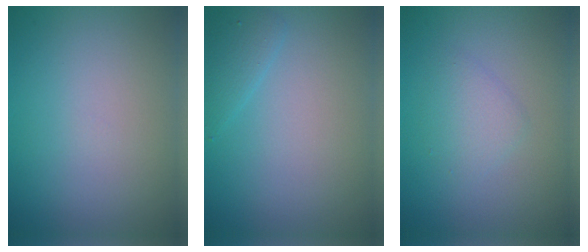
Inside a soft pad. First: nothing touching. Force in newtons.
{"total": 1.4, "press": 1.4, "slide": 0.1}
{"total": 1.9, "press": 1.9, "slide": 0.2}